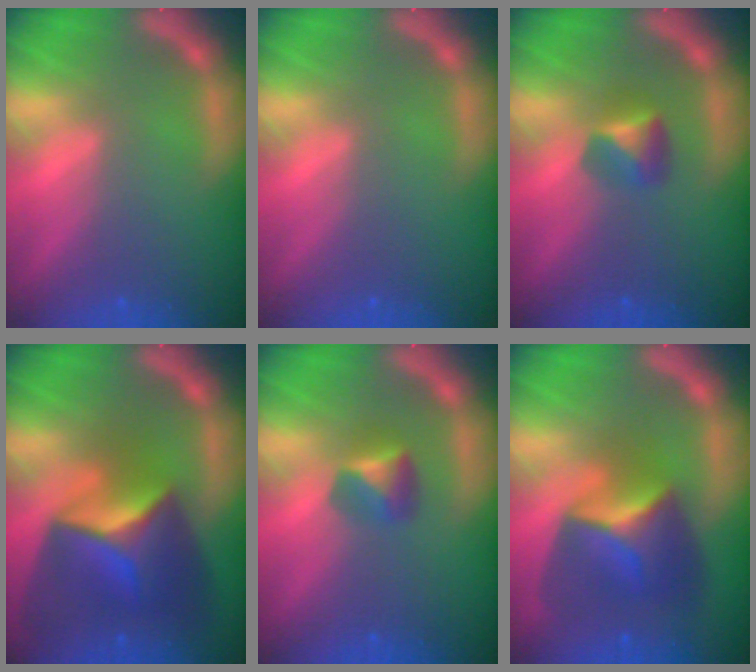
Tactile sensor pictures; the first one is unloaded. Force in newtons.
{"total": 0.0}
{"total": 2.4}
{"total": 10.0}
{"total": 2.4}
{"total": 7.4}